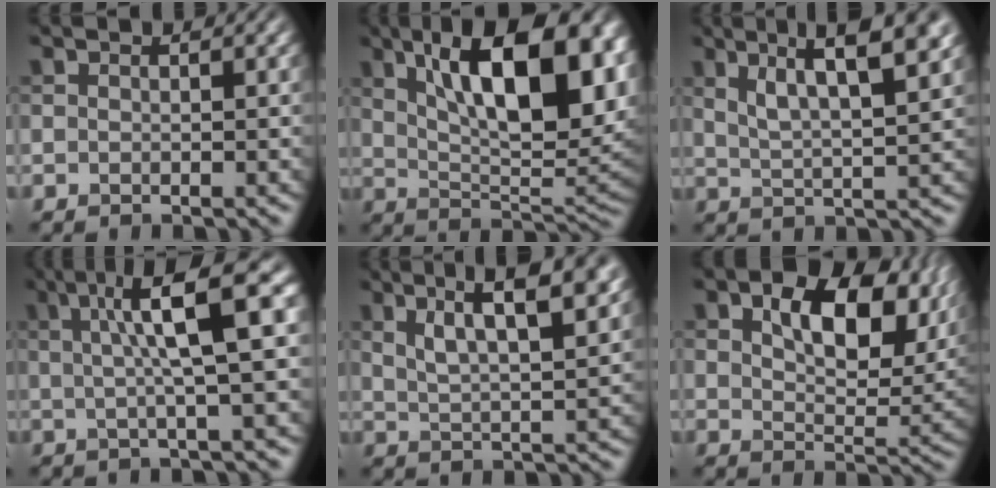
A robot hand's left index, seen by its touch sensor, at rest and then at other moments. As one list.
[{"total": 15.3, "force": [6.0, 5.6, 12.9], "torque": [-0.187, 0.007, 0.095]}, {"total": 8.0, "force": [4.2, 1.9, 6.5], "torque": [-0.092, 0.017, 0.064]}, {"total": 9.1, "force": [2.2, 1.4, 8.7], "torque": [-0.116, 0.020, 0.029]}, {"total": 8.2, "force": [4.3, 2.3, 6.6], "torque": [-0.091, 0.016, 0.064]}, {"total": 10.1, "force": [3.7, 5.5, 7.6], "torque": [-0.120, -0.008, 0.067]}]